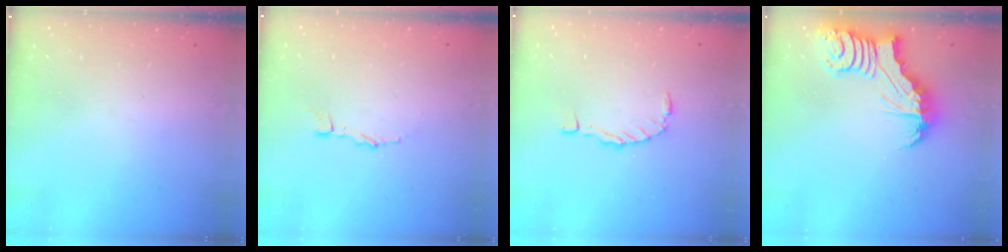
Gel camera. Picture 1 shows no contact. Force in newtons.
{"total": 4.6, "press": 4.6, "slide": 0.6}
{"total": 0.0}
{"total": 6.3, "press": 6.2, "slide": 0.9}